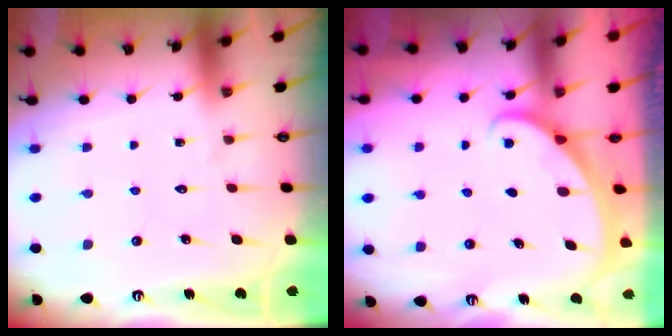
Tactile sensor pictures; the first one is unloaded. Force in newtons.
{"total": 1.3, "press": 1.3, "slide": 0.0}